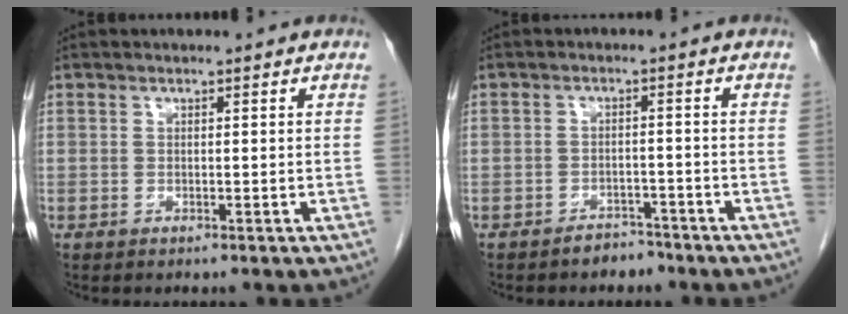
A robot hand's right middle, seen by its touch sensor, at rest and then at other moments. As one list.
[{"total": 2.7, "force": [-2.3, 1.4, 0.5], "torque": [-0.011, 0.005, -0.032]}]